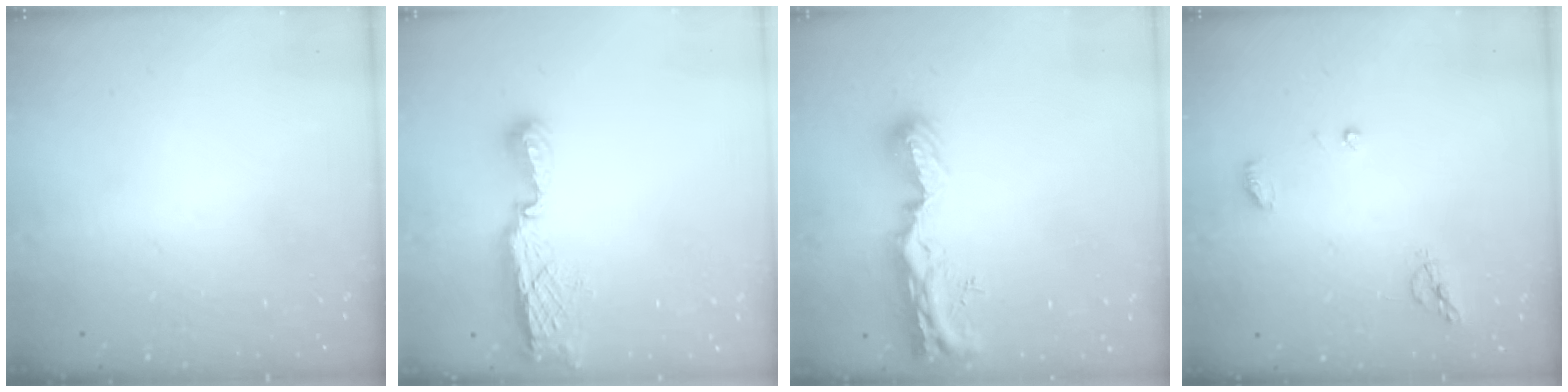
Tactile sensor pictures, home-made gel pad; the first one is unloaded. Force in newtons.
{"total": 7.6, "press": 7.6, "slide": 0.2}
{"total": 10.3, "press": 10.2, "slide": 1.2}
{"total": 6.3, "press": 6.3, "slide": 0.7}